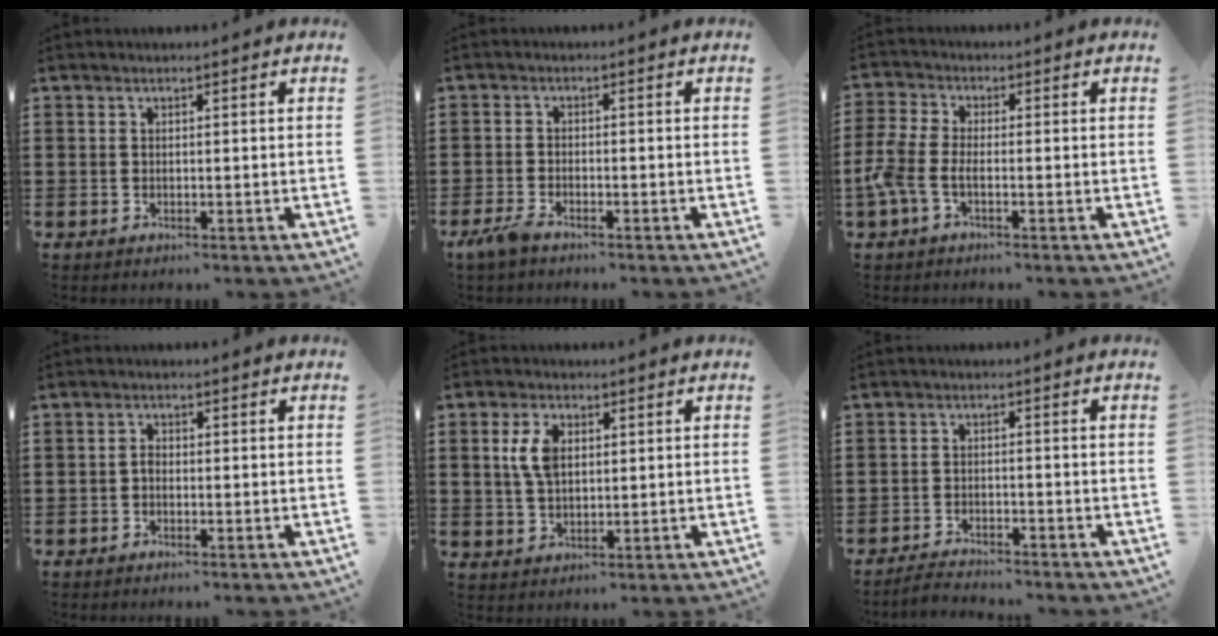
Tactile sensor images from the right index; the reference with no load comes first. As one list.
[{"total": 2.6, "force": [-2.0, 0.7, 1.4], "torque": [-0.045, -0.003, -0.046]}, {"total": 4.3, "force": [-1.9, 1.6, 3.5], "torque": [-0.102, -0.012, -0.045]}, {"total": 1.2, "force": [-0.5, 0.7, 0.8], "torque": [-0.018, 0.001, -0.010]}, {"total": 5.2, "force": [1.2, 3.0, 4.1], "torque": [-0.096, 0.010, 0.018]}, {"total": 2.6, "force": [-2.6, 0.1, 0.0], "torque": [-0.006, 0.001, -0.055]}]